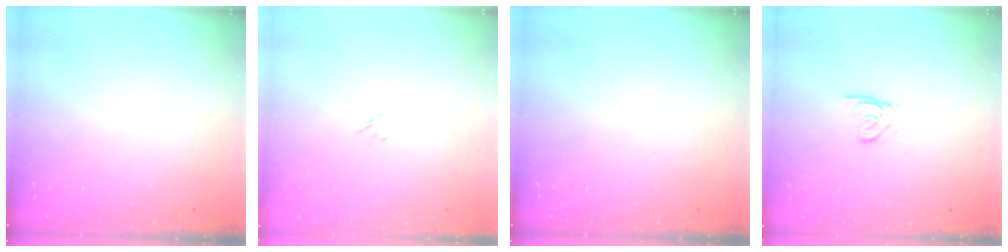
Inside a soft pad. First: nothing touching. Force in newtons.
{"total": 1.0, "press": 0.9, "slide": 0.4}
{"total": 0.0}
{"total": 2.3, "press": 2.3, "slide": 0.2}